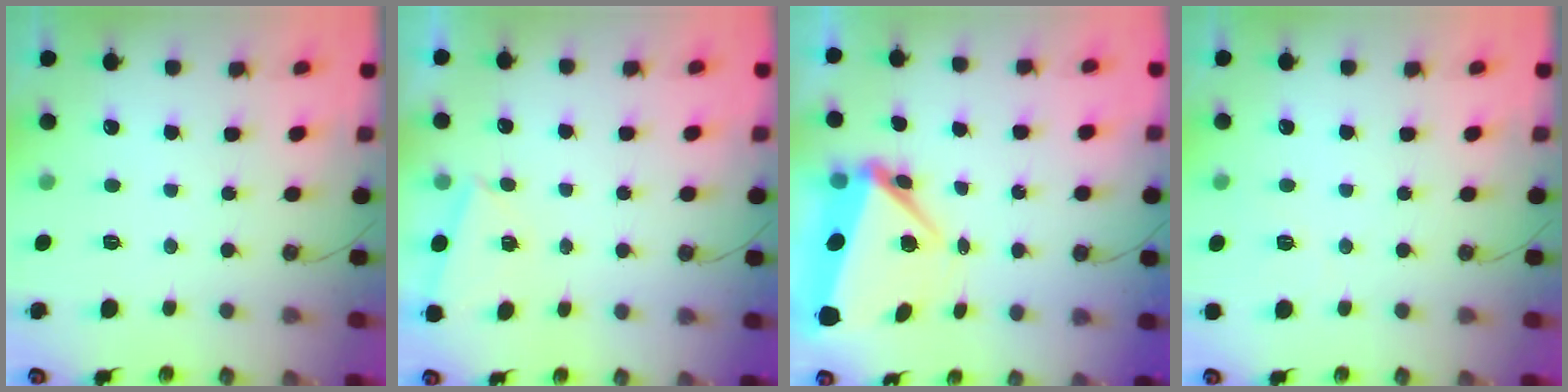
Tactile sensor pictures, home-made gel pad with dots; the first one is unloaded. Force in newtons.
{"total": 2.8, "press": 1.5, "slide": 2.3}
{"total": 7.3, "press": 7.3, "slide": 1.2}
{"total": 2.4, "press": 2.2, "slide": 1.0}